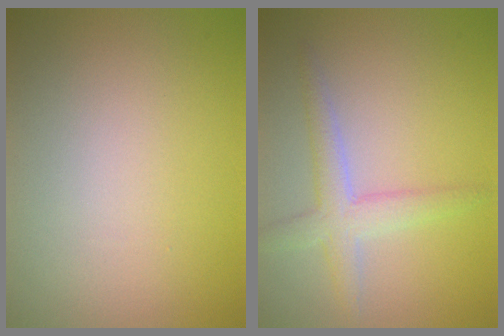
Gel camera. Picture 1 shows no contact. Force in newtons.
{"total": 3.1, "press": 3.1, "slide": 0.1}